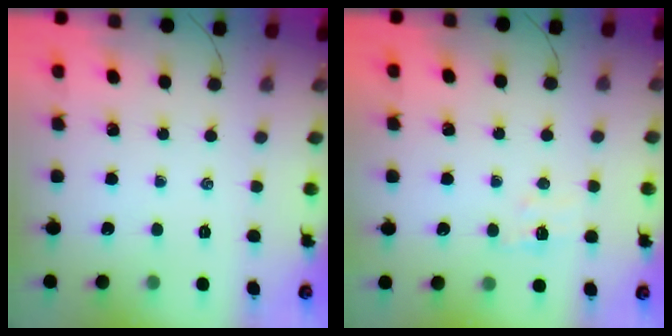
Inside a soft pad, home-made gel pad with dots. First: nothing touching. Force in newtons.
{"total": 5.0, "press": 4.9, "slide": 0.9}